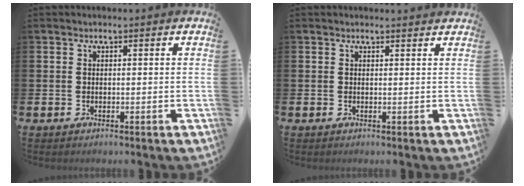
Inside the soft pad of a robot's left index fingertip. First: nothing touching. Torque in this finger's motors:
{"motor_torque": [1.00, -1.14, 0.06, 0.00]}